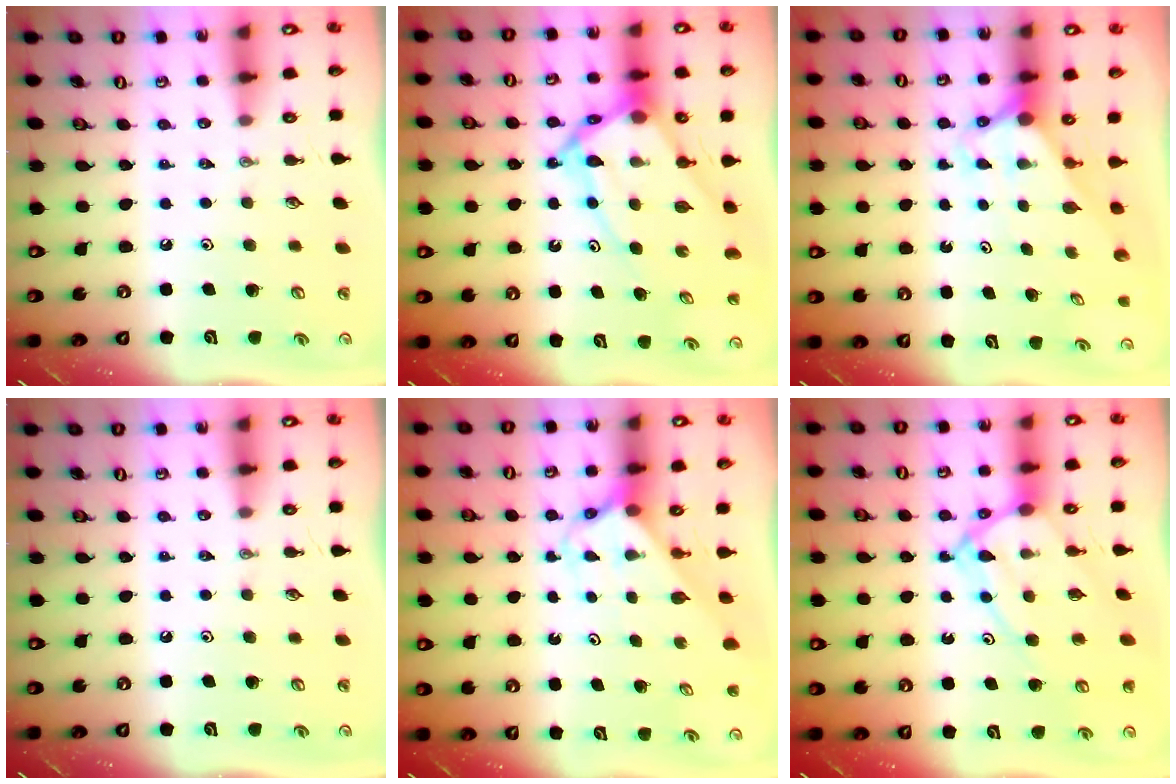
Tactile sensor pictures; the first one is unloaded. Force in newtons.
{"total": 13.5, "press": 13.5, "slide": 1.1}
{"total": 2.8, "press": 2.8, "slide": 0.1}
{"total": 0.0}
{"total": 2.6, "press": 2.6, "slide": 0.1}
{"total": 11.2, "press": 11.1, "slide": 1.1}